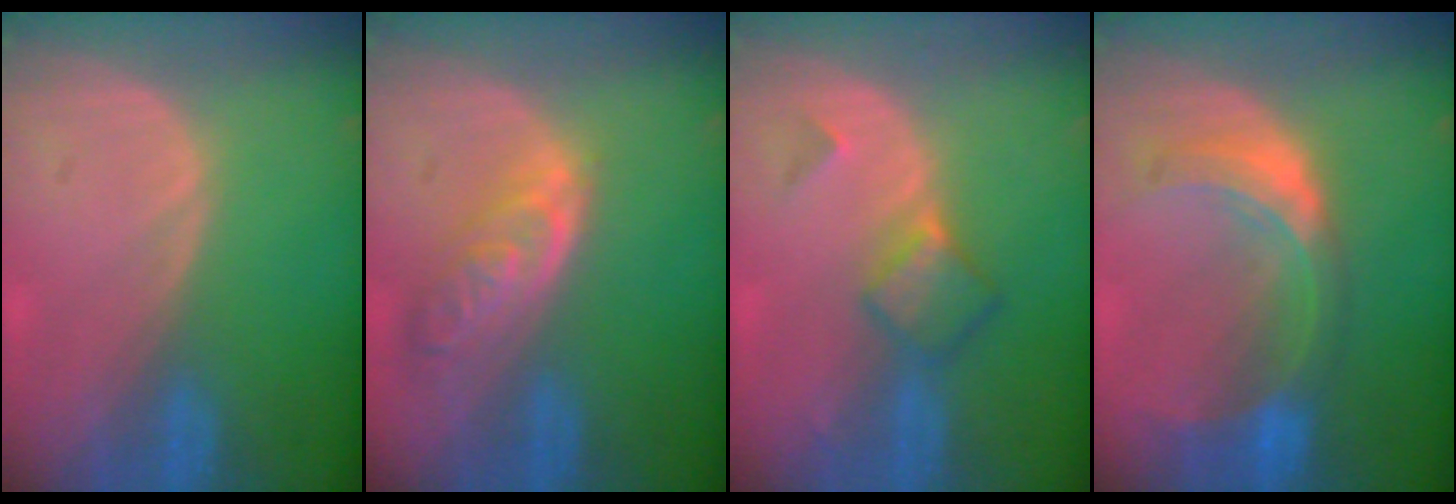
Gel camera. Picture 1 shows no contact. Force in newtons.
{"total": 6.2, "press": 5.7, "slide": 2.6}
{"total": 5.0, "press": 4.4, "slide": 2.4}
{"total": 8.1, "press": 7.2, "slide": 3.8}